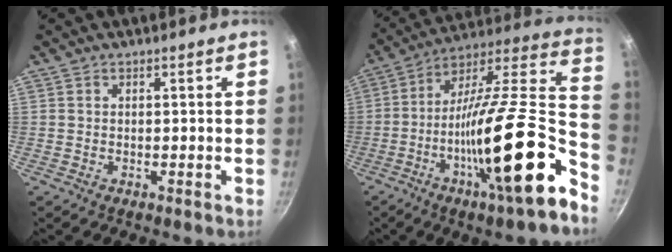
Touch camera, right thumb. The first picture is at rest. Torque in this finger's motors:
{"motor_torque": [2.25, -0.01, 2.77, 0.00, 0.72]}